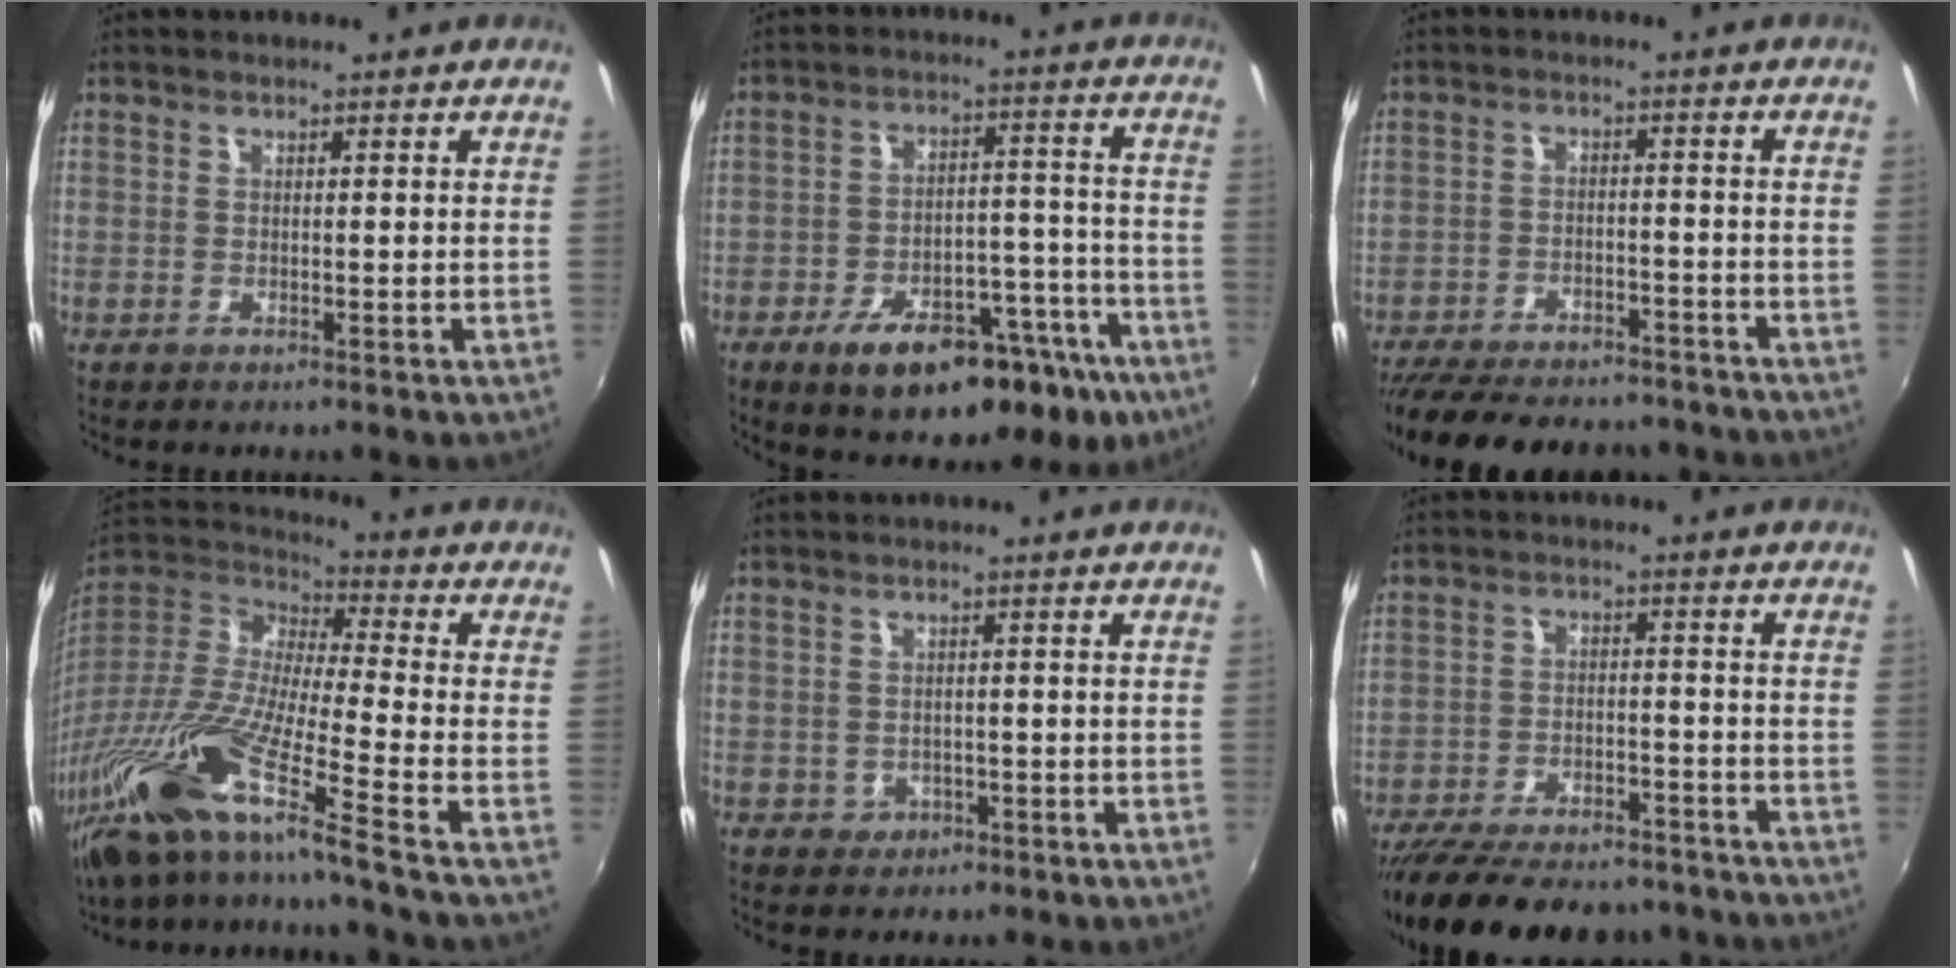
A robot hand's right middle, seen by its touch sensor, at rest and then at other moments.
{"total": 21.9, "force": [-13.7, 9.6, 14.1], "torque": [-0.214, 0.004, -0.175]}
{"total": 20.5, "force": [-17.3, 6.6, 8.7], "torque": [-0.187, -0.018, -0.240]}
{"total": 20.9, "force": [-14.6, -0.5, 14.9], "torque": [-0.267, -0.053, -0.281]}
{"total": 2.9, "force": [-0.9, 2.6, 0.6], "torque": [-0.019, 0.001, -0.007]}
{"total": 21.0, "force": [-17.6, 7.2, 9.0], "torque": [-0.189, -0.016, -0.245]}